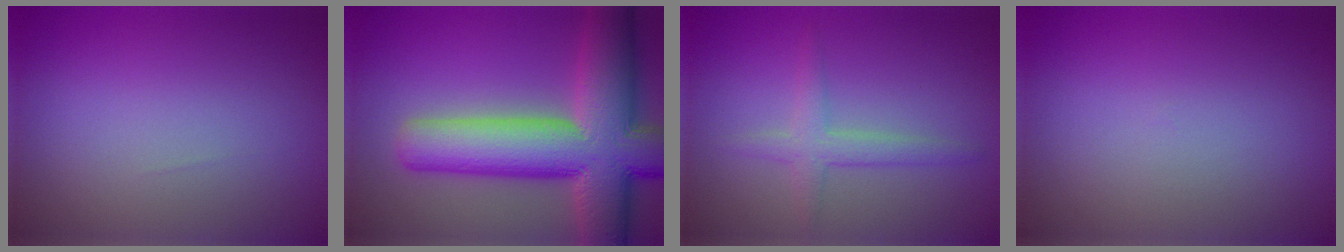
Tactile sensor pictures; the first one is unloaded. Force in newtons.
{"total": 13.4, "press": 13.4, "slide": 0.5}
{"total": 2.2, "press": 2.2, "slide": 0.0}
{"total": 0.0}